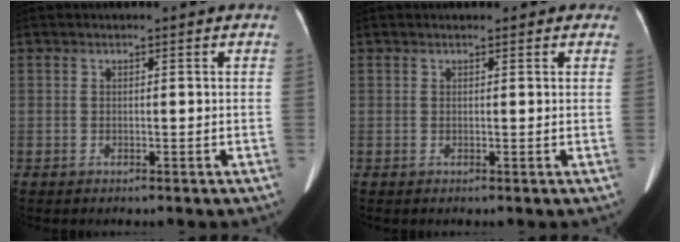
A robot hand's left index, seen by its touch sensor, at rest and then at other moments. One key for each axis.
{"total": 2.2, "fx": 1.7, "fy": 1.1, "fz": 0.8, "tx": -0.001, "ty": 0.014, "tz": 0.011}